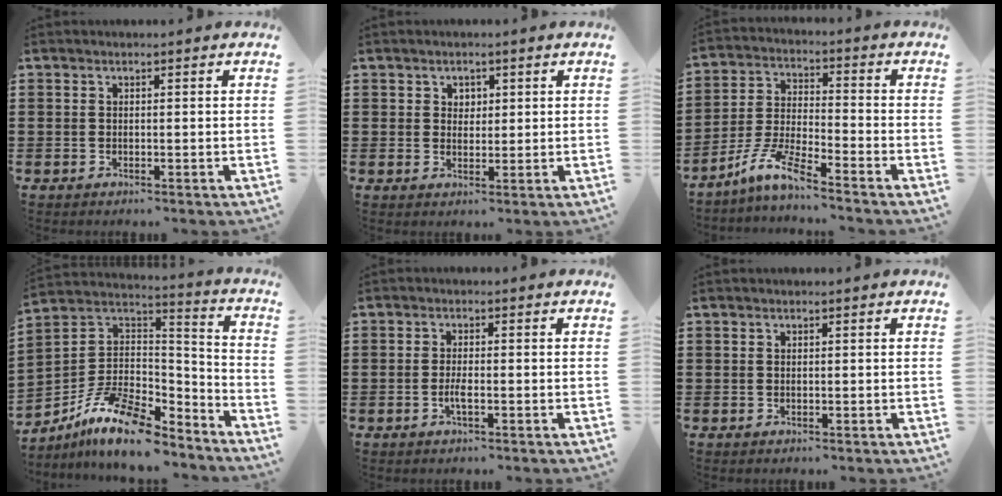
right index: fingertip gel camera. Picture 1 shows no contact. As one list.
[{"total": 1.8, "force": [0.9, 1.6, 0.4], "torque": [-0.013, 0.010, 0.015]}, {"total": 6.9, "force": [-5.7, 0.2, 3.8], "torque": [-0.104, -0.016, -0.119]}, {"total": 11.9, "force": [-8.3, 4.3, 7.4], "torque": [-0.161, 0.020, -0.162]}, {"total": 2.2, "force": [-0.8, 0.5, 2.0], "torque": [-0.044, -0.003, -0.015]}, {"total": 0.0}]